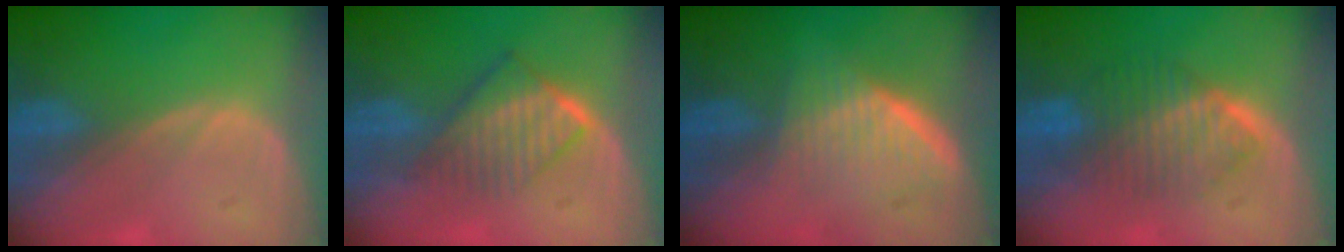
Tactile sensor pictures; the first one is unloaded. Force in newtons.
{"total": 6.7, "press": 6.0, "slide": 2.9}
{"total": 6.0, "press": 5.7, "slide": 2.1}
{"total": 6.7, "press": 6.7, "slide": 0.3}